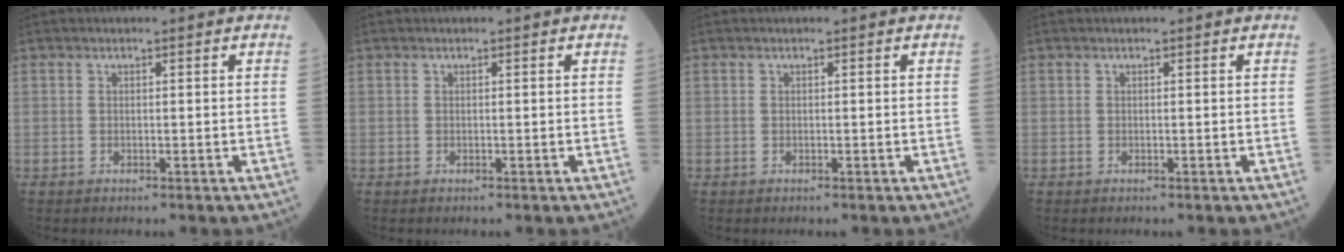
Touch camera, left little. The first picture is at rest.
{"total": 0.0}
{"total": 0.0}
{"total": 0.0}